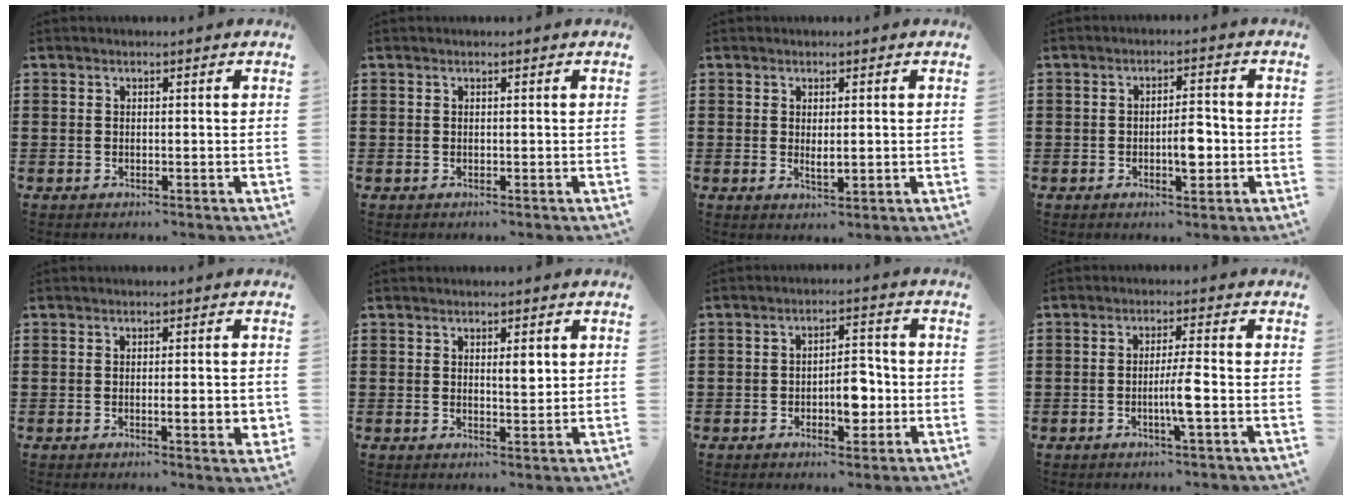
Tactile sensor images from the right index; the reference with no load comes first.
{"total": 0.0}
{"total": 1.8, "force": [0.2, 0.6, 1.7], "torque": [-0.033, 0.000, 0.004]}
{"total": 4.5, "force": [-1.1, 1.8, 4.0], "torque": [-0.062, 0.004, -0.021]}
{"total": 3.8, "force": [-0.6, 0.6, 3.7], "torque": [-0.051, -0.006, -0.012]}
{"total": 2.6, "force": [0.9, 0.9, 2.3], "torque": [-0.037, 0.002, 0.012]}
{"total": 5.6, "force": [-1.7, 2.8, 4.5], "torque": [-0.062, 0.003, -0.032]}
{"total": 4.3, "force": [-1.2, -0.1, 4.1], "torque": [-0.080, -0.009, -0.027]}